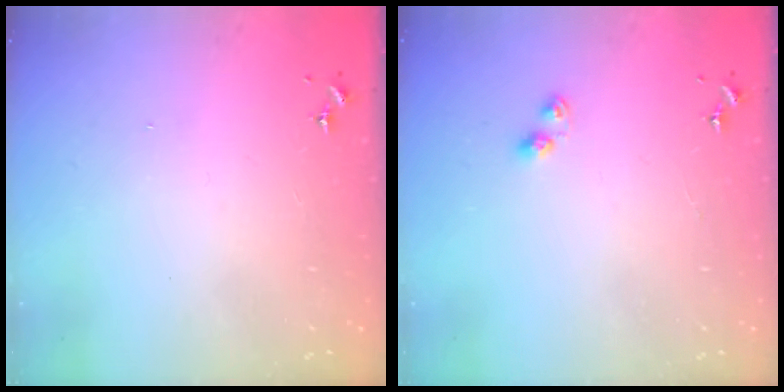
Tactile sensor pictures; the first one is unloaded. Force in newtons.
{"total": 4.1, "press": 4.1, "slide": 0.3}